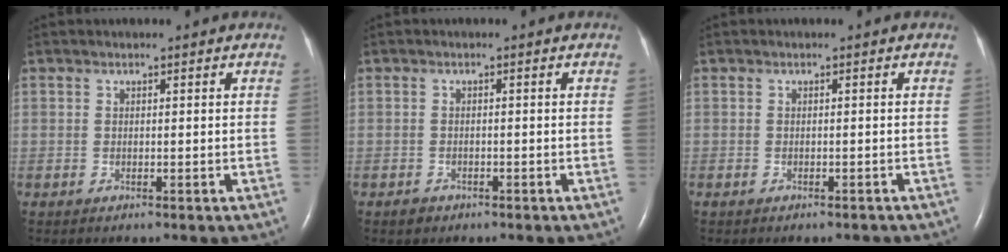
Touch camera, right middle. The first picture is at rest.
{"total": 1.3, "force": [-0.9, 0.9, 0.2], "torque": [-0.003, 0.003, -0.015]}
{"total": 2.4, "force": [-2.0, 0.9, 0.8], "torque": [-0.010, -0.002, -0.024]}